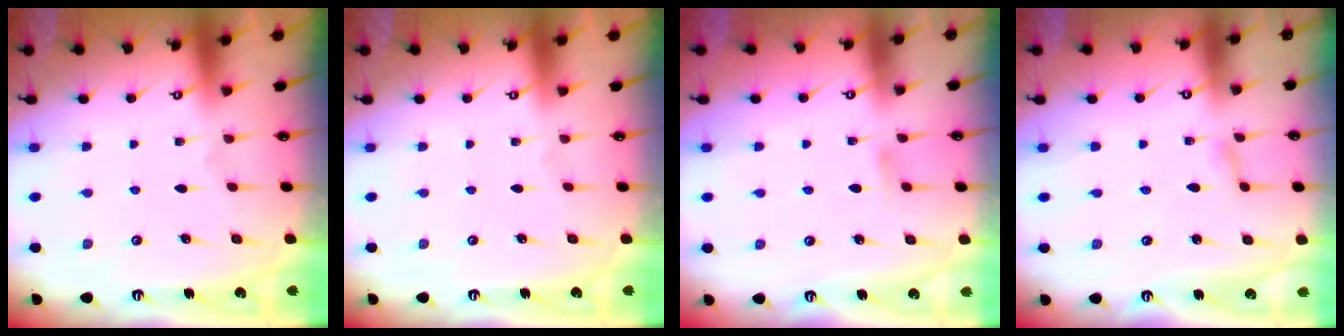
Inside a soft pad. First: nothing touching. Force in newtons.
{"total": 0.0}
{"total": 3.1, "press": 3.1, "slide": 0.4}
{"total": 1.6, "press": 1.6, "slide": 0.2}